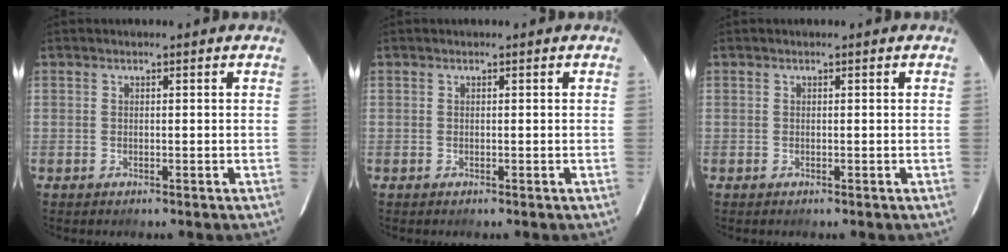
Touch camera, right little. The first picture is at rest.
{"total": 0.0}
{"total": 0.0}